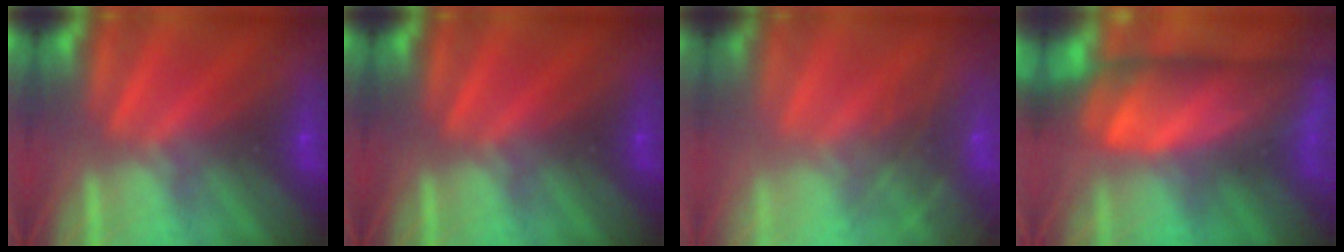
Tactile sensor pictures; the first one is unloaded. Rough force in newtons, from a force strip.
{"total": 0.0}
{"total": 6.9}
{"total": 7.8}